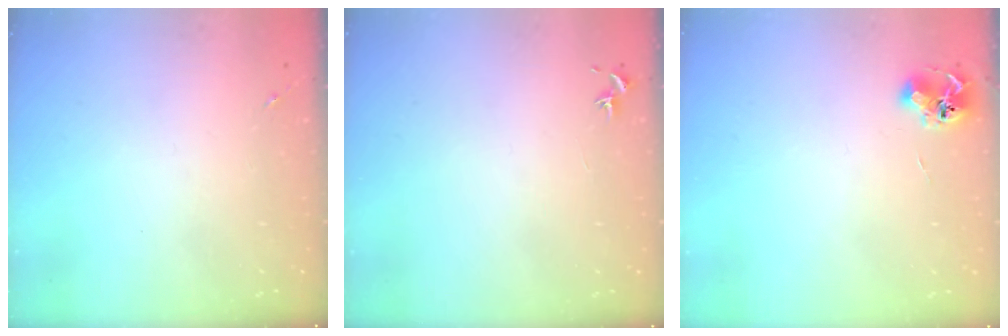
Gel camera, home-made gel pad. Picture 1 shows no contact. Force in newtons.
{"total": 0.7, "press": 0.7, "slide": 0.3}
{"total": 6.8, "press": 6.8, "slide": 0.9}